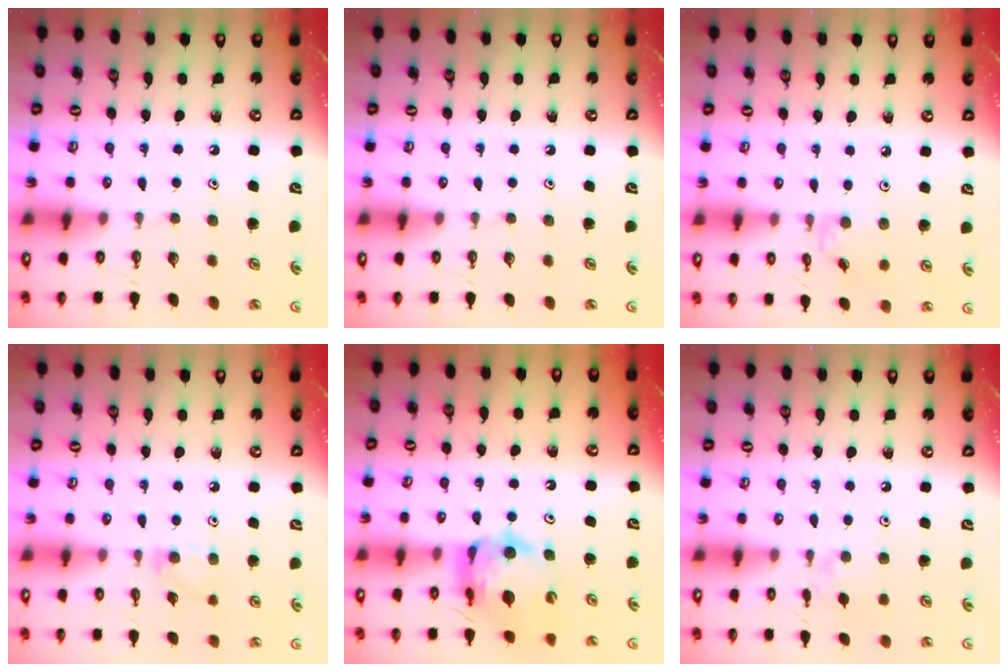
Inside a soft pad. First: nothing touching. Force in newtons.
{"total": 0.0}
{"total": 1.8, "press": 1.8, "slide": 0.4}
{"total": 5.6, "press": 5.5, "slide": 1.0}
{"total": 12.9, "press": 12.8, "slide": 1.3}
{"total": 3.6, "press": 3.6, "slide": 0.5}